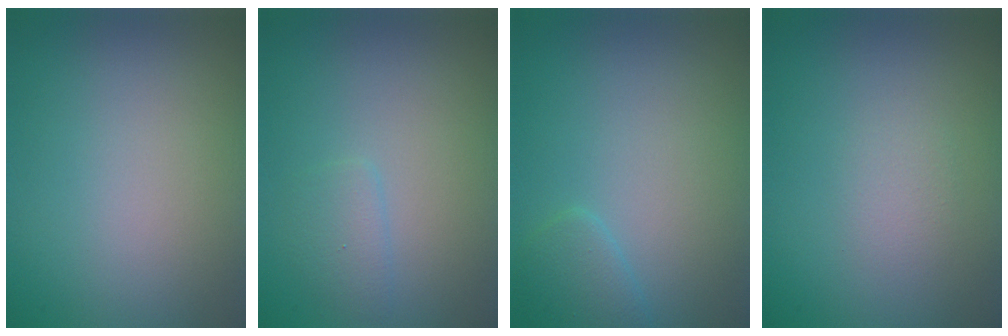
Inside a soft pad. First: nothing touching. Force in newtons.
{"total": 1.3, "press": 1.3, "slide": 0.1}
{"total": 1.6, "press": 1.6, "slide": 0.1}
{"total": 1.1, "press": 1.1, "slide": 0.1}